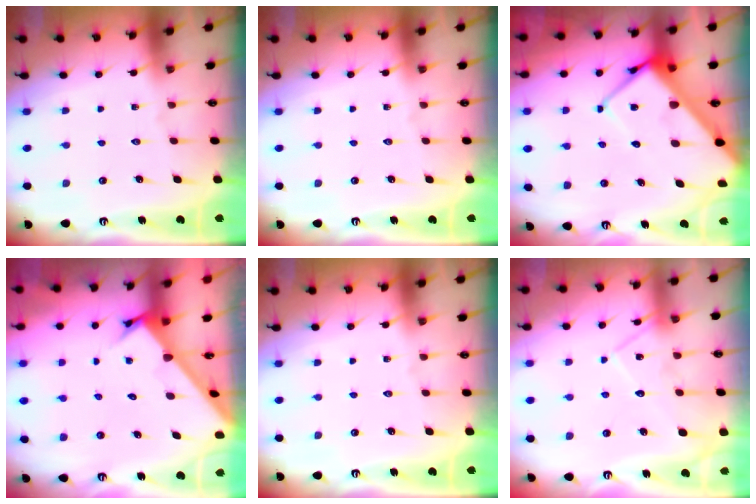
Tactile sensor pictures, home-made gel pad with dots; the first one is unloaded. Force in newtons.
{"total": 0.0}
{"total": 10.1, "press": 10.1, "slide": 0.9}
{"total": 2.7, "press": 2.7, "slide": 0.2}
{"total": 0.0}
{"total": 12.4, "press": 12.4, "slide": 1.0}